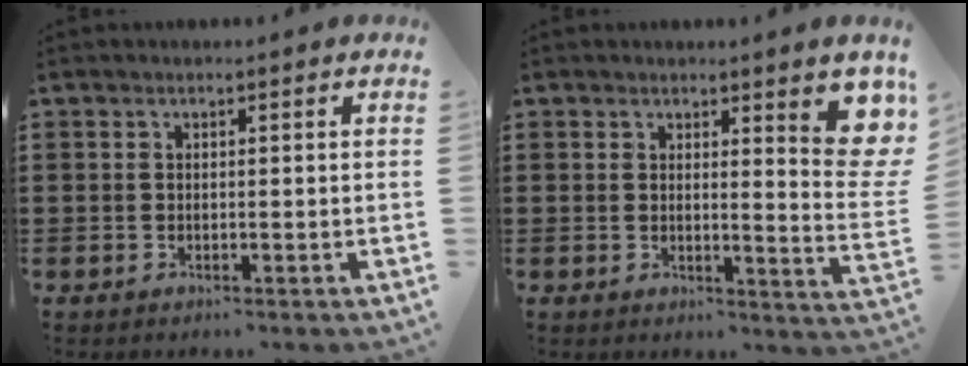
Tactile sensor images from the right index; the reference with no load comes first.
{"total": 5.4, "force": [3.0, 0.7, 4.4], "torque": [-0.065, -0.024, 0.046]}